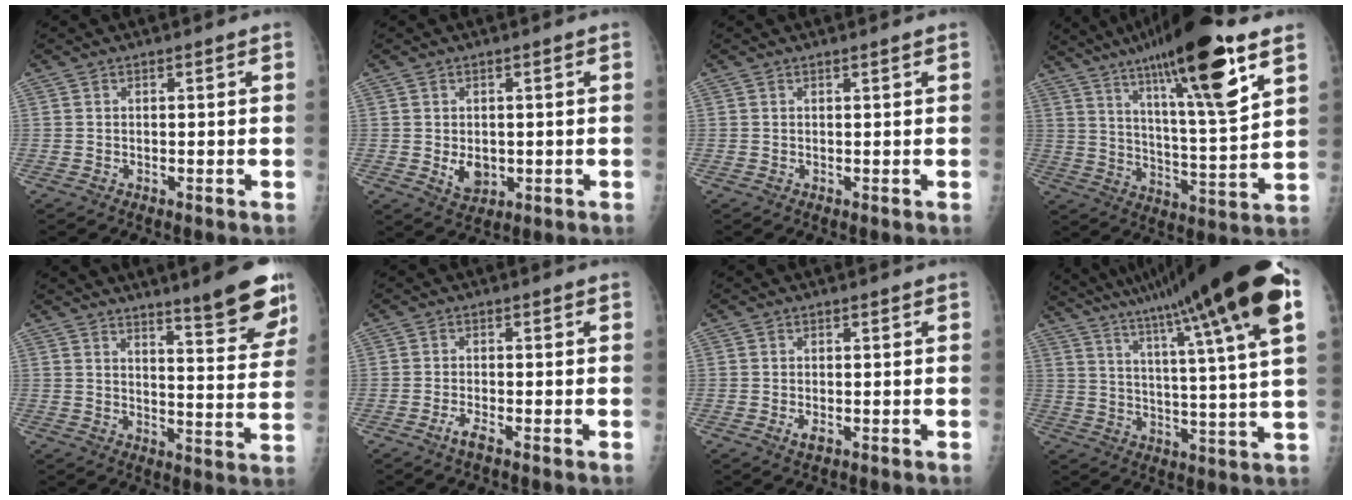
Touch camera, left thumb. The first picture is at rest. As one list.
[{"total": 4.5, "force": [-0.4, 3.4, 2.9], "torque": [-0.030, -0.006, 0.006]}, {"total": 0.5, "force": [0.5, 0.0, 0.2], "torque": [-0.006, 0.001, 0.007]}, {"total": 22.1, "force": [12.9, 3.4, 17.7], "torque": [-0.278, -0.048, 0.208]}, {"total": 12.8, "force": [9.3, 1.9, 8.6], "torque": [-0.083, -0.067, 0.126]}, {"total": 2.2, "force": [-1.4, 0.4, 1.7], "torque": [-0.042, 0.003, -0.032]}, {"total": 1.8, "force": [-0.5, 1.0, 1.4], "torque": [-0.025, -0.002, -0.008]}, {"total": 27.9, "force": [17.2, 2.1, 21.9], "torque": [-0.332, -0.038, 0.250]}]